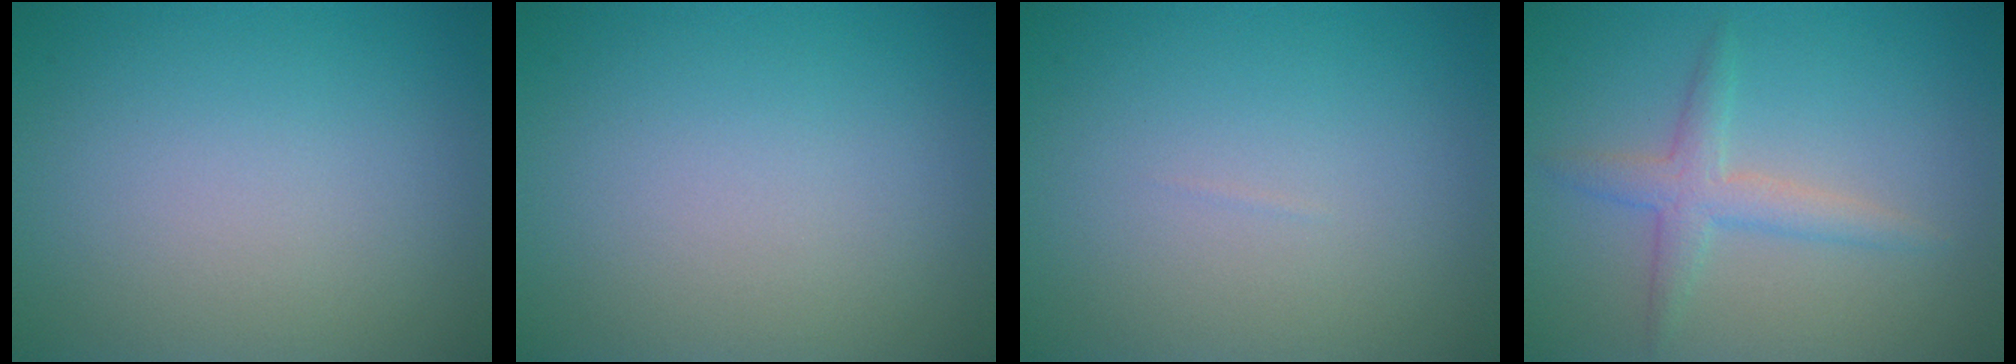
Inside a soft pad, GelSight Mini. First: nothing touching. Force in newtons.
{"total": 0.0}
{"total": 0.0}
{"total": 2.7, "press": 2.7, "slide": 0.0}